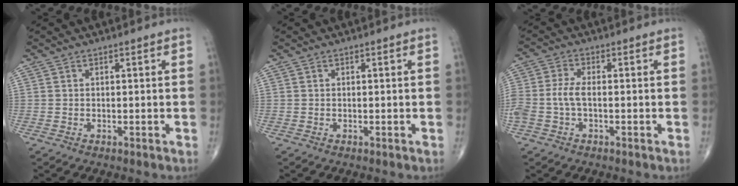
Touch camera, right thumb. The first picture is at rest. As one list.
[{"total": 0.0}, {"total": 5.3, "force": [-0.9, 2.7, 4.5], "torque": [-0.120, 0.014, -0.019]}]